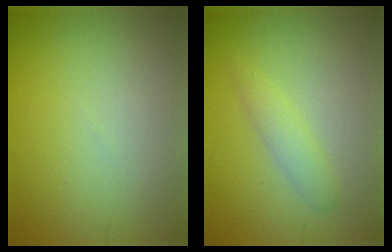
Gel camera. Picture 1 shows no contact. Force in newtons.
{"total": 1.7, "press": 1.7, "slide": 0.1}